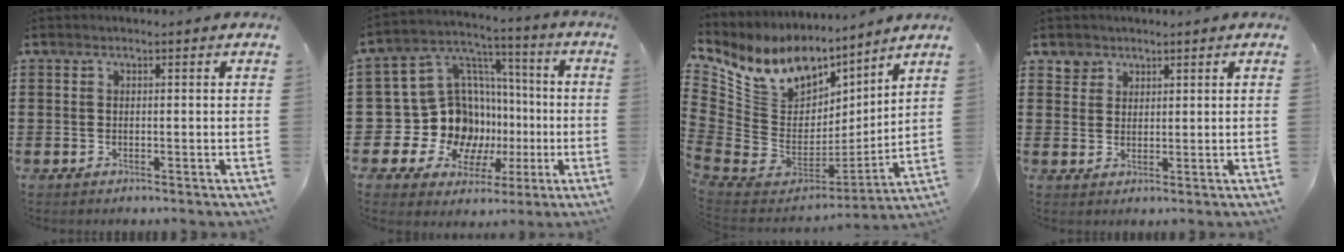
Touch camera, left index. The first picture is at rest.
{"total": 14.8, "force": [-2.5, 13.4, 5.7], "torque": [-0.156, -0.020, -0.016]}
{"total": 9.8, "force": [6.4, 6.5, 3.5], "torque": [-0.117, -0.053, 0.115]}
{"total": 2.5, "force": [1.8, 1.8, -0.1], "torque": [-0.008, 0.007, 0.034]}